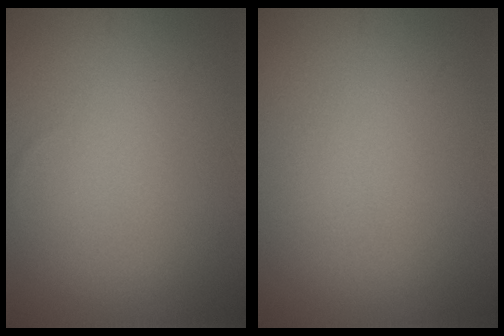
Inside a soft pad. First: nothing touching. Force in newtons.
{"total": 0.0}